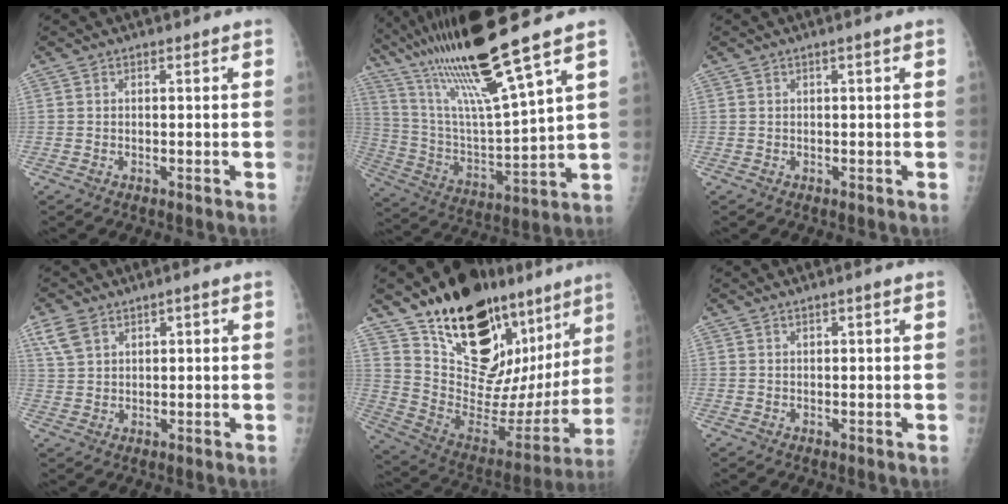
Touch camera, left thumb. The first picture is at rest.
{"total": 20.6, "force": [14.9, 0.4, 14.2], "torque": [-0.257, -0.058, 0.282]}
{"total": 0.0}
{"total": 4.7, "force": [2.6, 3.1, 2.4], "torque": [-0.039, -0.002, 0.058]}
{"total": 31.2, "force": [20.2, 14.3, 18.9], "torque": [-0.263, -0.085, 0.319]}
{"total": 0.5, "force": [0.4, 0.3, 0.2], "torque": [-0.001, -0.001, 0.005]}